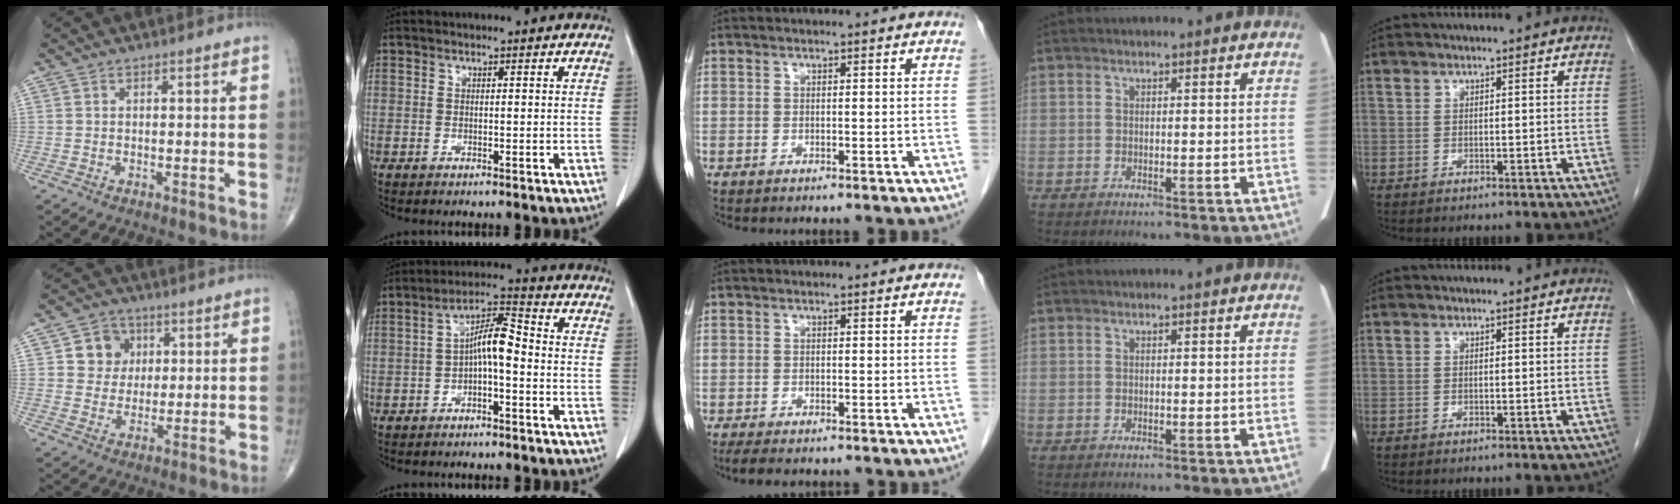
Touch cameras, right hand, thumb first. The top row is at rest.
{"thumb": {"total": 7.1, "force": [2.0, 6.5, 2.2], "torque": [0.002, -0.001, 0.031]}, "index": {"total": 6.4, "force": [-1.1, 1.7, 6.1], "torque": [-0.112, 0.026, -0.022]}, "middle": {"total": 2.8, "force": [-2.1, 0.8, 1.5], "torque": [-0.031, -0.010, -0.029]}}